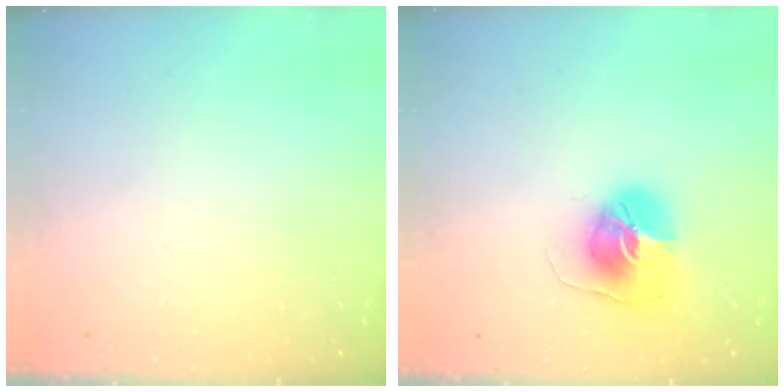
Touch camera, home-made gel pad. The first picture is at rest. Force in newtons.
{"total": 8.7, "press": 8.7, "slide": 0.7}